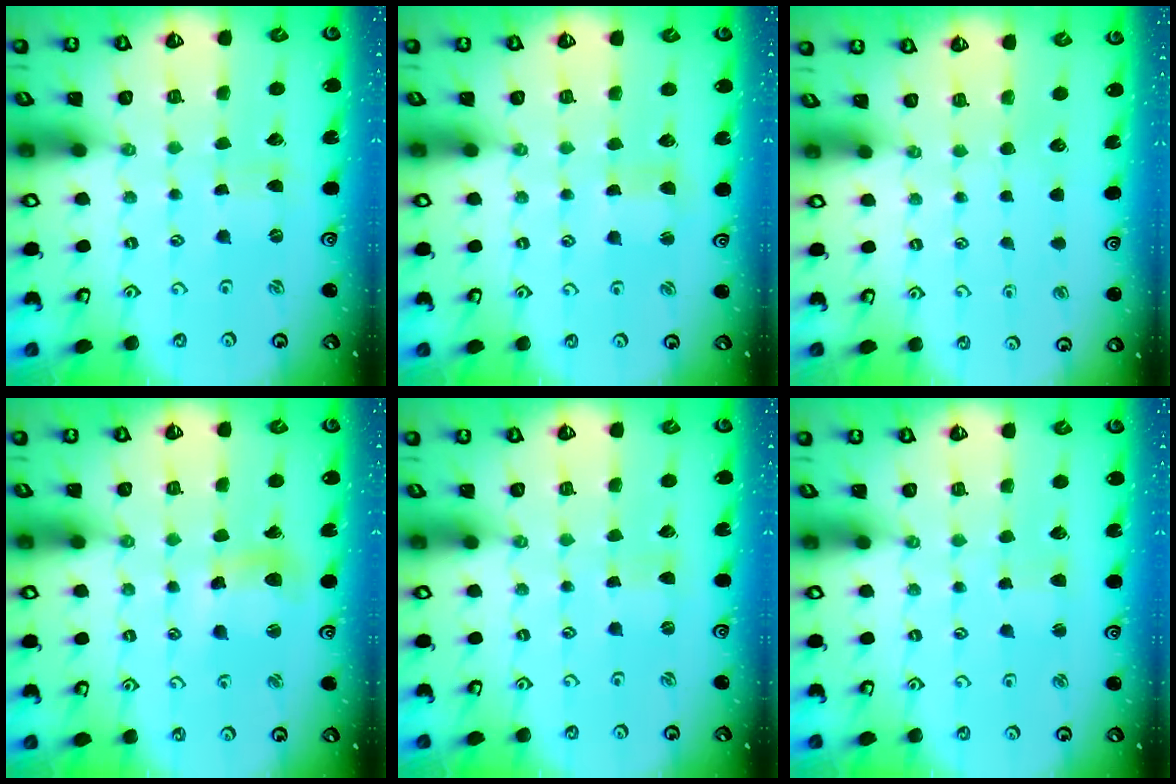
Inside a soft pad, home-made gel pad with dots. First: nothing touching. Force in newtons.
{"total": 1.9, "press": 1.8, "slide": 0.3}
{"total": 0.0}
{"total": 10.0, "press": 9.9, "slide": 1.3}
{"total": 0.0}
{"total": 1.7, "press": 1.6, "slide": 0.2}